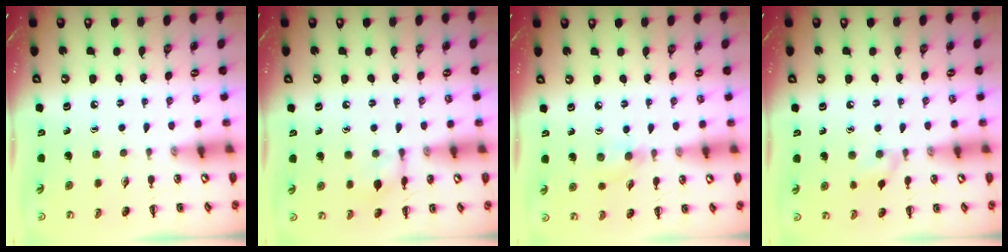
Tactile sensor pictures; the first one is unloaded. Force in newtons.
{"total": 6.2, "press": 6.1, "slide": 1.1}
{"total": 5.7, "press": 5.3, "slide": 2.0}
{"total": 6.7, "press": 6.3, "slide": 2.1}